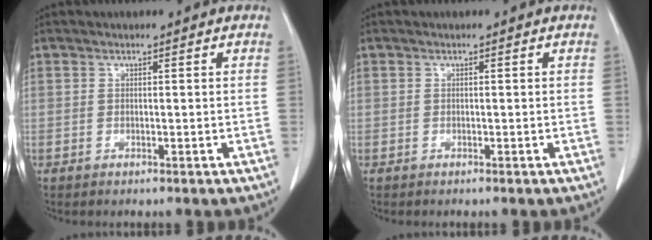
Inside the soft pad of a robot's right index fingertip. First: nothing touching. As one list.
[{"total": 0.0}]